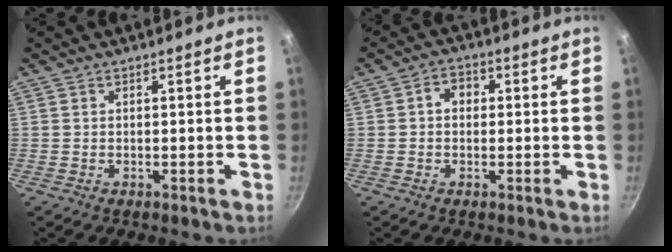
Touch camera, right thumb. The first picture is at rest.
{"total": 3.8, "force": [0.4, 3.0, 2.2], "torque": [-0.019, 0.009, -0.002]}